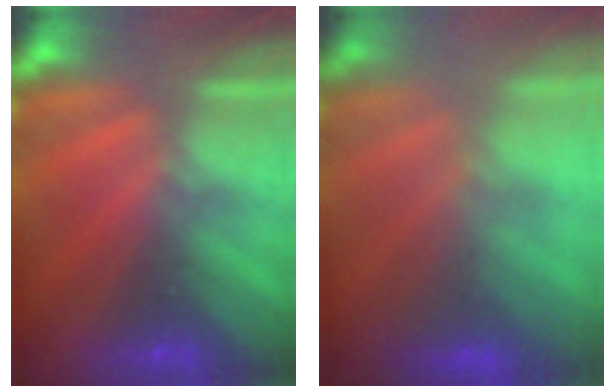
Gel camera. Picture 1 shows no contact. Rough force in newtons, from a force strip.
{"total": 3.9}